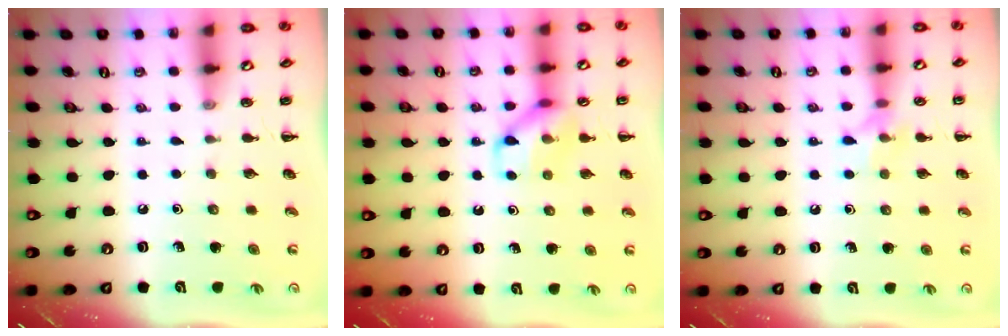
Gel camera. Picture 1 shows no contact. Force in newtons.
{"total": 11.6, "press": 11.6, "slide": 1.1}
{"total": 7.2, "press": 7.0, "slide": 1.5}